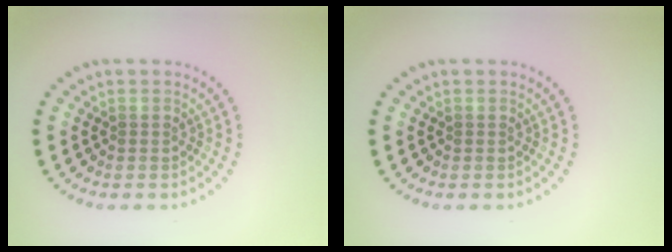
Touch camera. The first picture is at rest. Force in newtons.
{"total": 0.0}